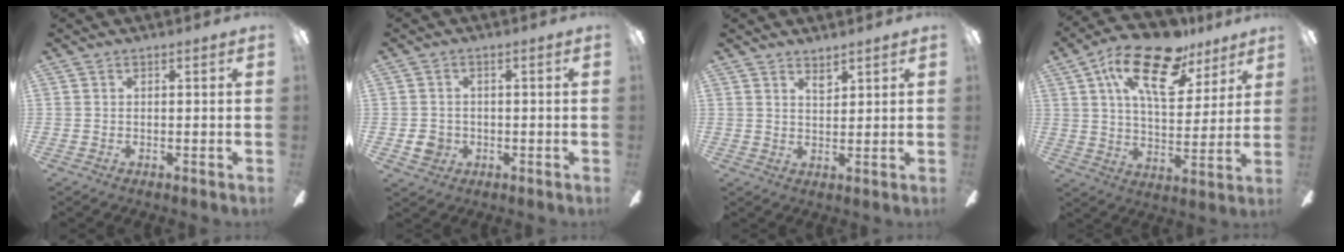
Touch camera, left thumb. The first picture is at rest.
{"total": 3.7, "force": [-0.9, 3.4, 1.3], "torque": [-0.022, 0.003, -0.017]}
{"total": 3.0, "force": [2.7, 1.0, 1.0], "torque": [-0.007, -0.014, 0.046]}
{"total": 20.3, "force": [11.3, 9.1, 14.1], "torque": [-0.236, -0.040, 0.190]}